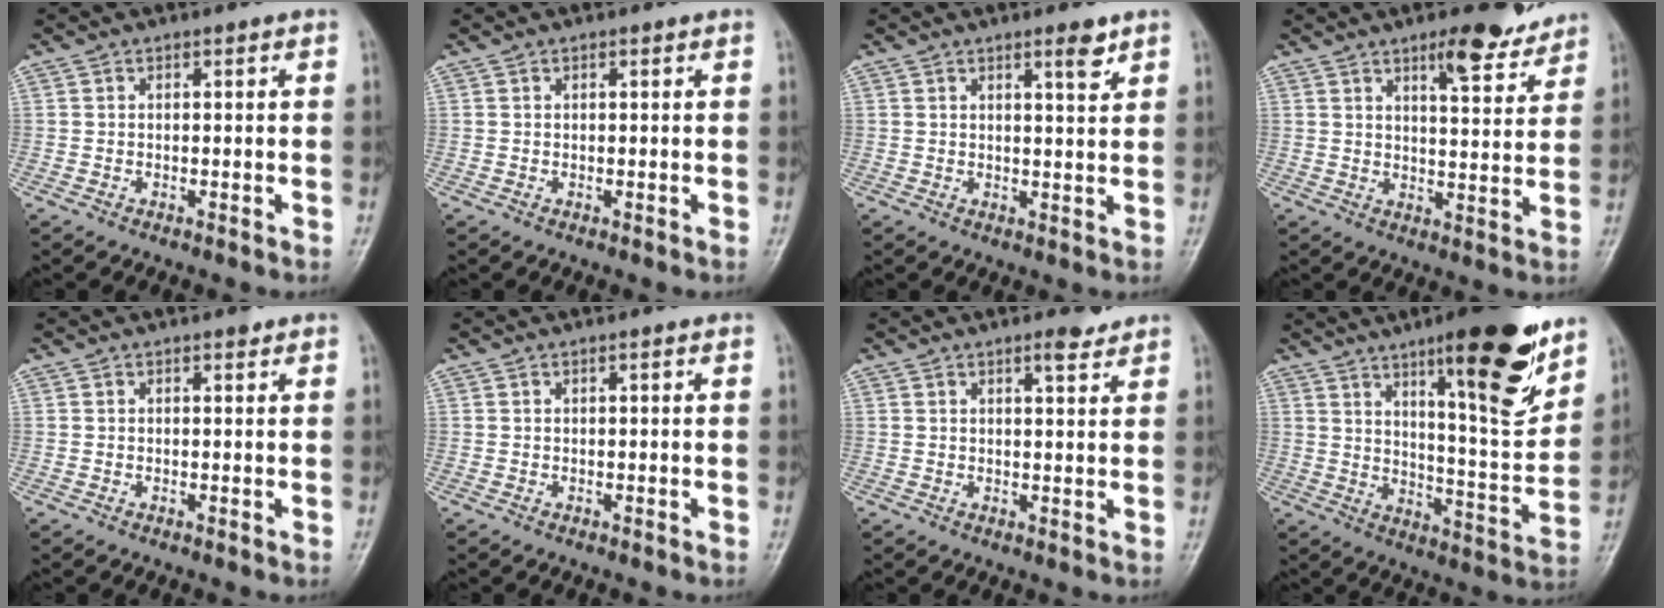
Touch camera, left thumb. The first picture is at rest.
{"total": 0.0}
{"total": 3.3, "force": [2.3, 0.6, 2.3], "torque": [-0.030, -0.017, 0.034]}
{"total": 8.6, "force": [6.2, 2.6, 5.3], "torque": [-0.057, -0.043, 0.090]}
{"total": 0.8, "force": [0.6, 0.4, 0.4], "torque": [-0.006, -0.002, 0.005]}
{"total": 0.0}
{"total": 3.0, "force": [2.3, 0.8, 1.8], "torque": [-0.024, -0.016, 0.034]}
{"total": 18.9, "force": [11.6, 4.2, 14.3], "torque": [-0.174, -0.070, 0.178]}